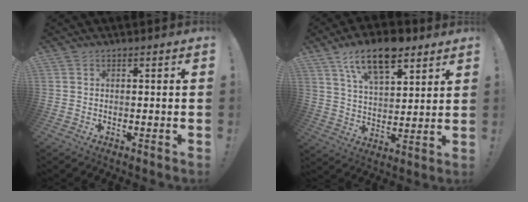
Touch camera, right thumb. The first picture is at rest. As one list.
[{"total": 14.0, "force": [9.1, 6.5, 8.5], "torque": [-0.145, -0.040, 0.161]}]